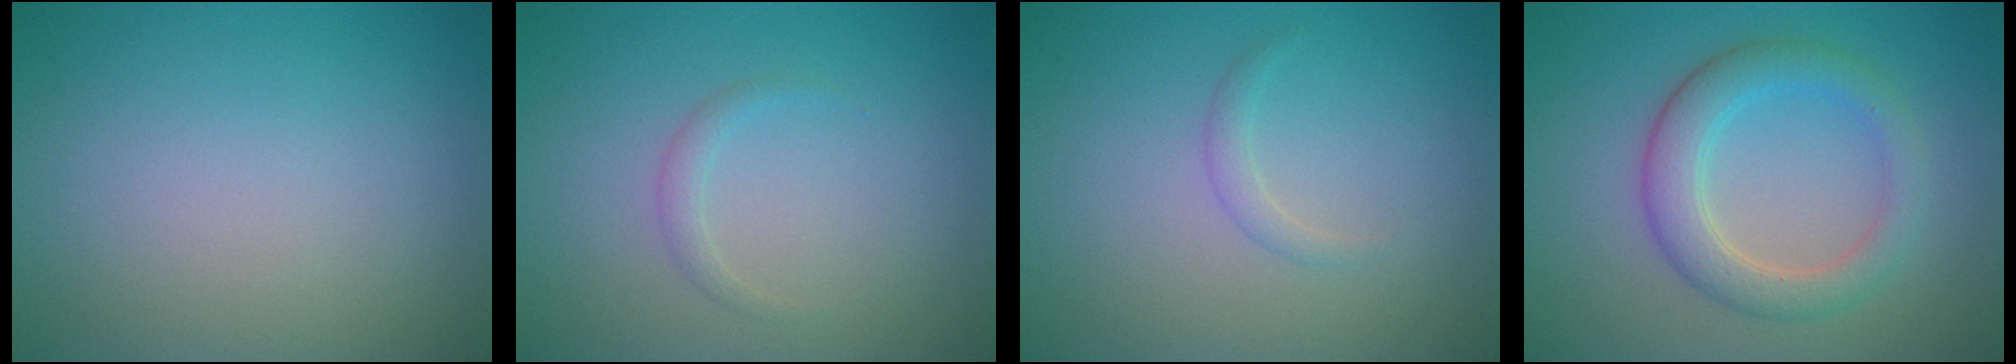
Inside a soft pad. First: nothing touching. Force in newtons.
{"total": 0.5, "press": 0.5, "slide": 0.1}
{"total": 0.9, "press": 0.9, "slide": 0.1}
{"total": 4.2, "press": 4.2, "slide": 0.4}